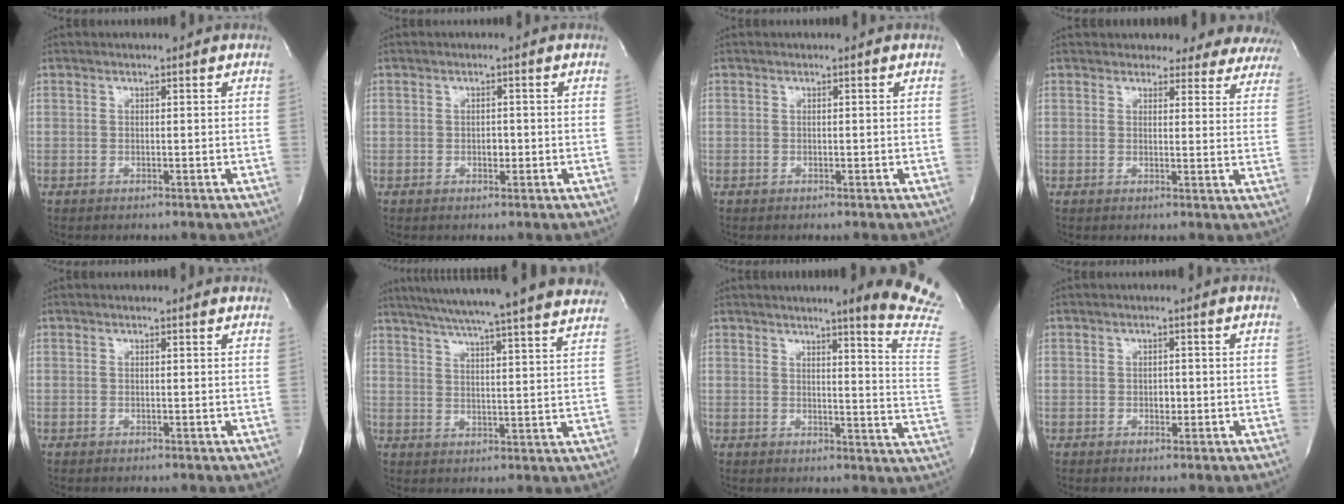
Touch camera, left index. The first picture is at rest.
{"total": 1.3, "force": [-0.3, 0.8, 0.9], "torque": [-0.015, 0.002, -0.004]}
{"total": 0.0}
{"total": 14.7, "force": [13.9, 4.5, 2.0], "torque": [0.014, -0.040, 0.125]}
{"total": 1.7, "force": [1.6, 0.5, 0.4], "torque": [-0.017, 0.008, 0.008]}
{"total": 29.3, "force": [26.2, 0.5, 13.0], "torque": [-0.214, -0.038, 0.329]}
{"total": 13.9, "force": [11.1, -2.0, 8.1], "torque": [-0.099, -0.096, 0.113]}
{"total": 1.4, "force": [-0.3, 0.9, 1.0], "torque": [-0.015, 0.002, -0.002]}